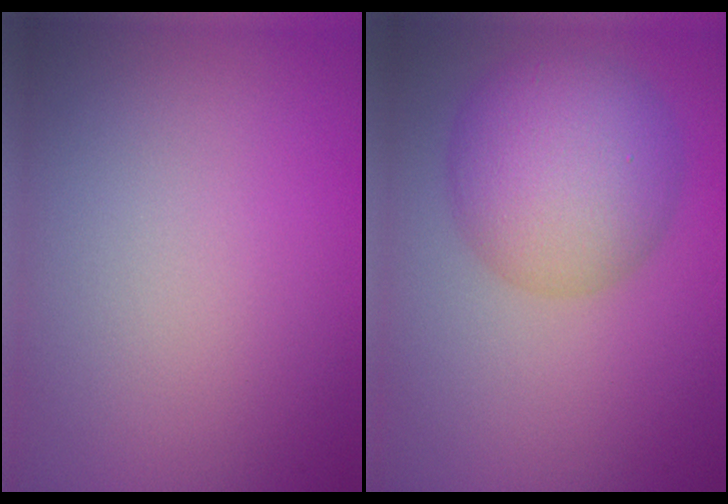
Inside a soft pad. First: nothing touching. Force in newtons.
{"total": 7.8, "press": 7.8, "slide": 0.2}